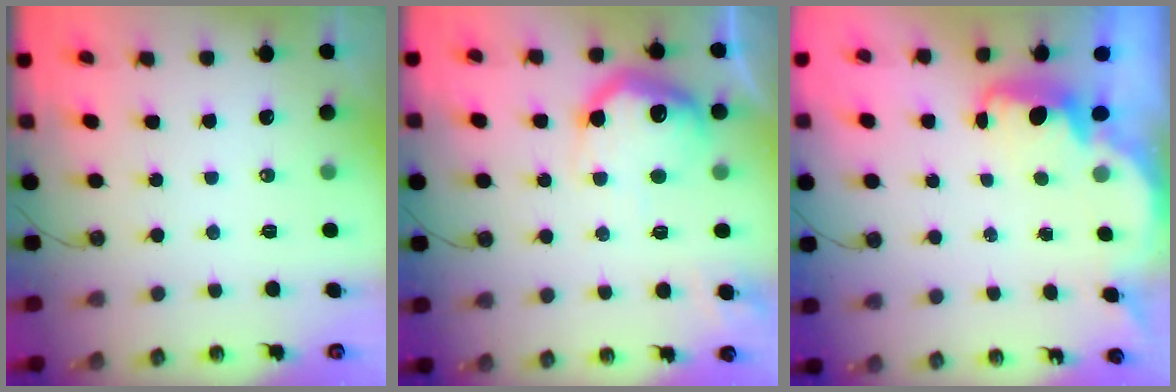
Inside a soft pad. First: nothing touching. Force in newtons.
{"total": 18.1, "press": 18.0, "slide": 1.3}
{"total": 2.2, "press": 2.1, "slide": 0.6}